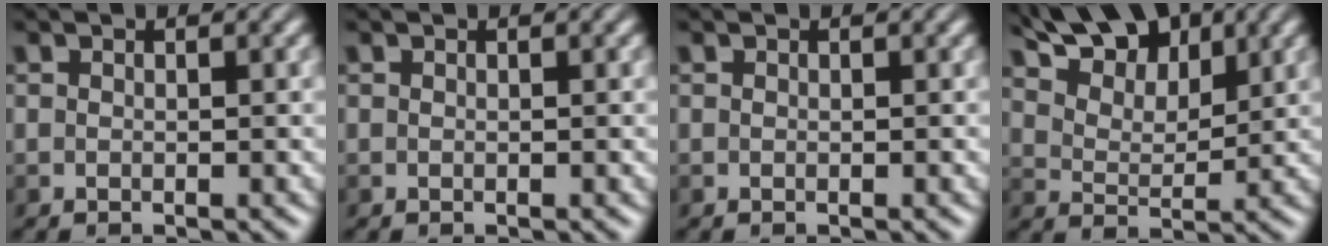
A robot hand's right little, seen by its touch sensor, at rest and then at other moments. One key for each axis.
{"total": 0.0}
{"total": 0.0}
{"total": 10.4, "fx": 7.2, "fy": 5.0, "fz": 5.6, "tx": -0.103, "ty": 0.012, "tz": 0.120}